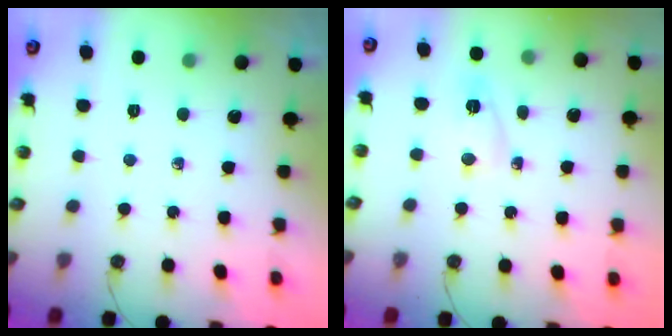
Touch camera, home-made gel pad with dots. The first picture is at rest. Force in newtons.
{"total": 3.4, "press": 3.4, "slide": 0.3}